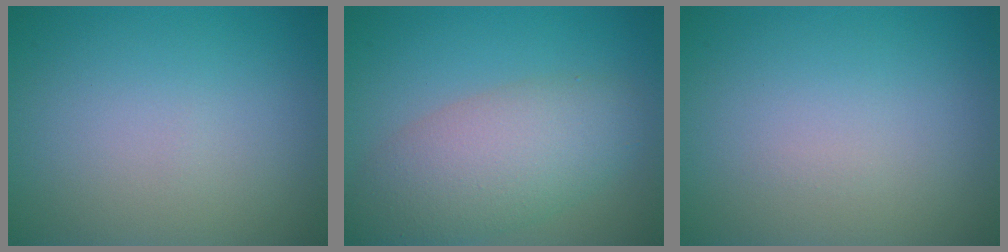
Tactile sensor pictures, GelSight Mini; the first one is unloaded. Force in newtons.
{"total": 6.3, "press": 6.3, "slide": 0.4}
{"total": 0.0}